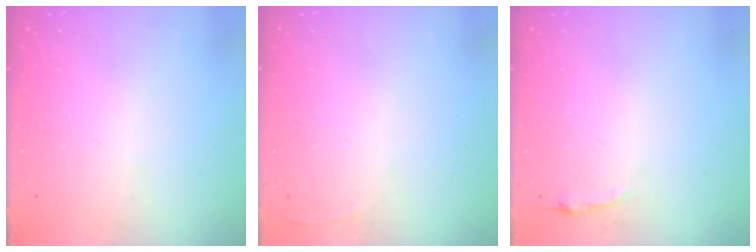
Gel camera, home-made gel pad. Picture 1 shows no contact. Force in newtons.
{"total": 2.5, "press": 2.4, "slide": 0.9}
{"total": 2.8, "press": 2.8, "slide": 0.6}